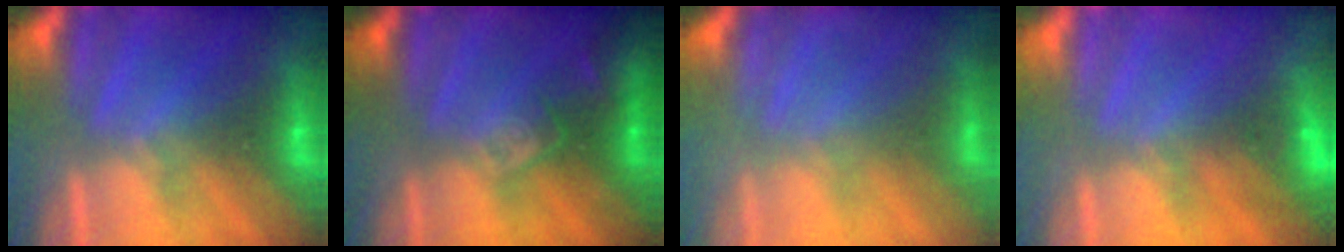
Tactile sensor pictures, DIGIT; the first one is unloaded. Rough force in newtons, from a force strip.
{"total": 2.4}
{"total": 2.4}
{"total": 2.6}